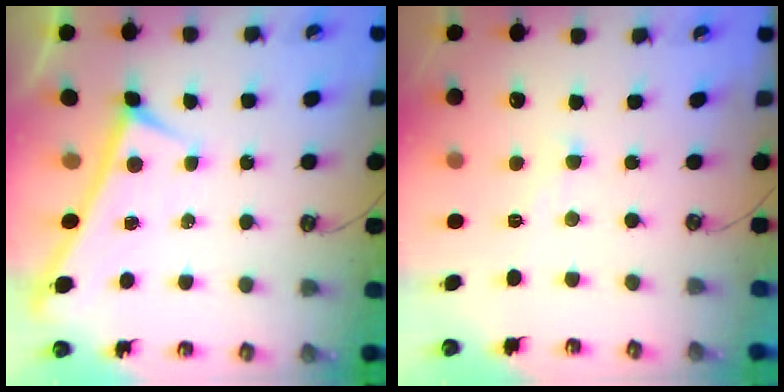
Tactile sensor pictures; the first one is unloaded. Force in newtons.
{"total": 1.9, "press": 1.8, "slide": 0.5}